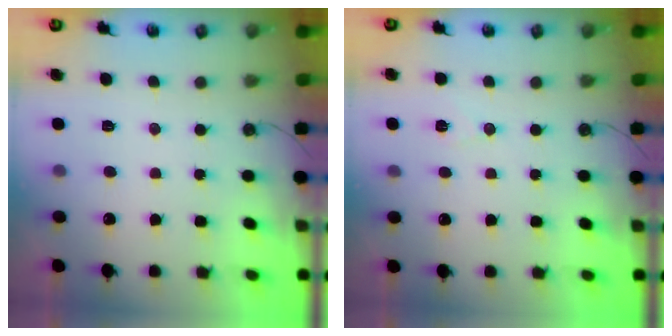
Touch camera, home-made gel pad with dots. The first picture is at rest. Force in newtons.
{"total": 6.1, "press": 5.6, "slide": 2.4}